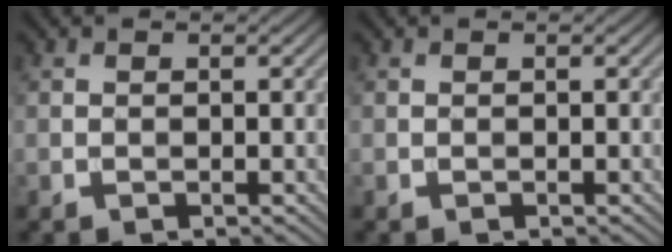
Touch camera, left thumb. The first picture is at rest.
{"total": 0.0}